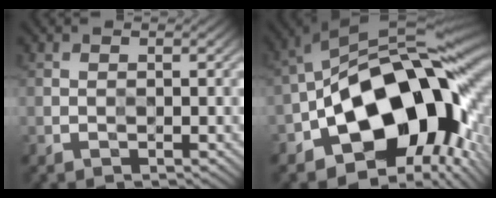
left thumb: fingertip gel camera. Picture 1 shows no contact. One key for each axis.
{"total": 18.6, "fx": -5.3, "fy": 11.1, "fz": 14.0, "tx": -0.201, "ty": 0.002, "tz": -0.089}